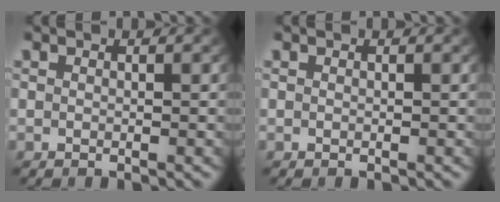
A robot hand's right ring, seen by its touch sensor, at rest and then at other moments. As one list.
[{"total": 0.0}]